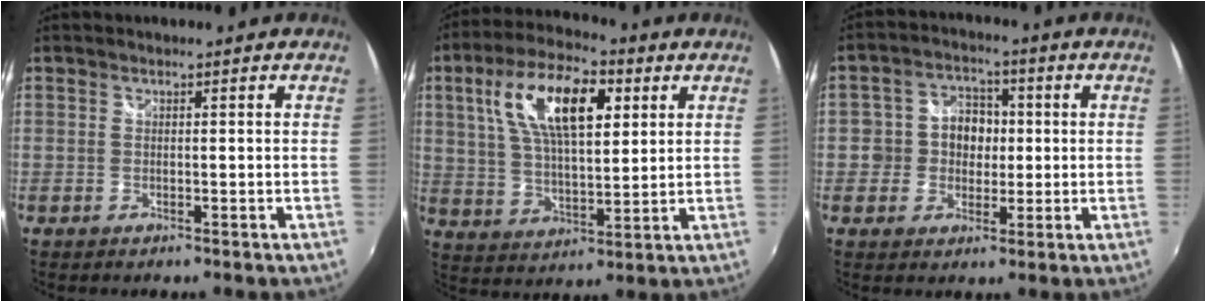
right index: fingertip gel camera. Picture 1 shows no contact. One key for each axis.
{"total": 16.0, "fx": 5.8, "fy": 6.7, "fz": 13.3, "tx": -0.244, "ty": 0.025, "tz": 0.105}
{"total": 7.0, "fx": -0.5, "fy": 6.5, "fz": 2.6, "tx": -0.046, "ty": 0.019, "tz": -0.010}